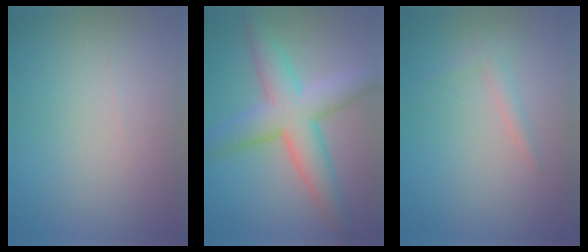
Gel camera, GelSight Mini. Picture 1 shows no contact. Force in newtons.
{"total": 6.8, "press": 6.8, "slide": 0.3}
{"total": 1.3, "press": 1.3, "slide": 0.1}